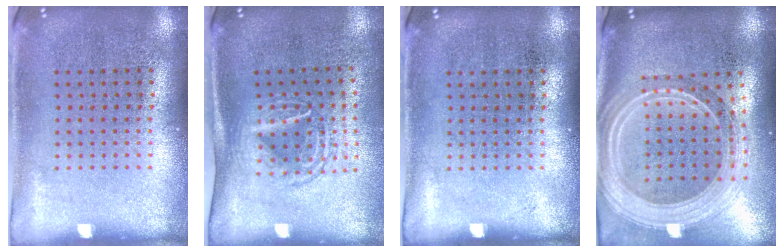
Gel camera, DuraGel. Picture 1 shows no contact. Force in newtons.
{"total": 1.7, "press": 1.3, "slide": 1.1}
{"total": 0.0}
{"total": 2.7, "press": 2.2, "slide": 1.5}